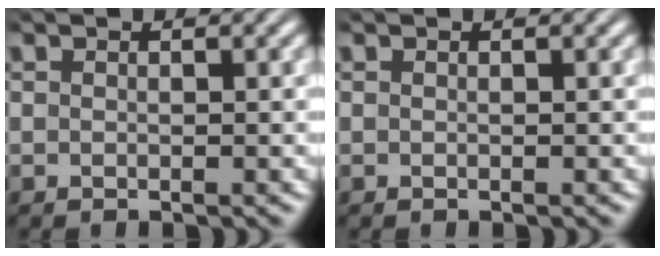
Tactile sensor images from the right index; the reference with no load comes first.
{"total": 0.0}